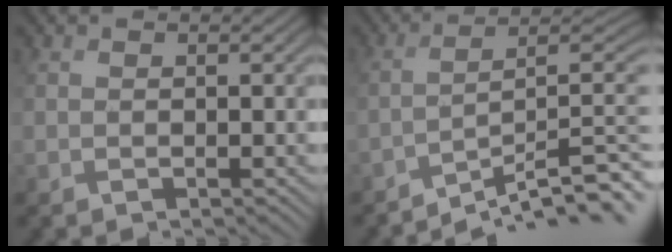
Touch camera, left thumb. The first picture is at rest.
{"total": 10.2, "force": [-7.2, 1.7, 6.9], "torque": [-0.089, 0.012, -0.111]}